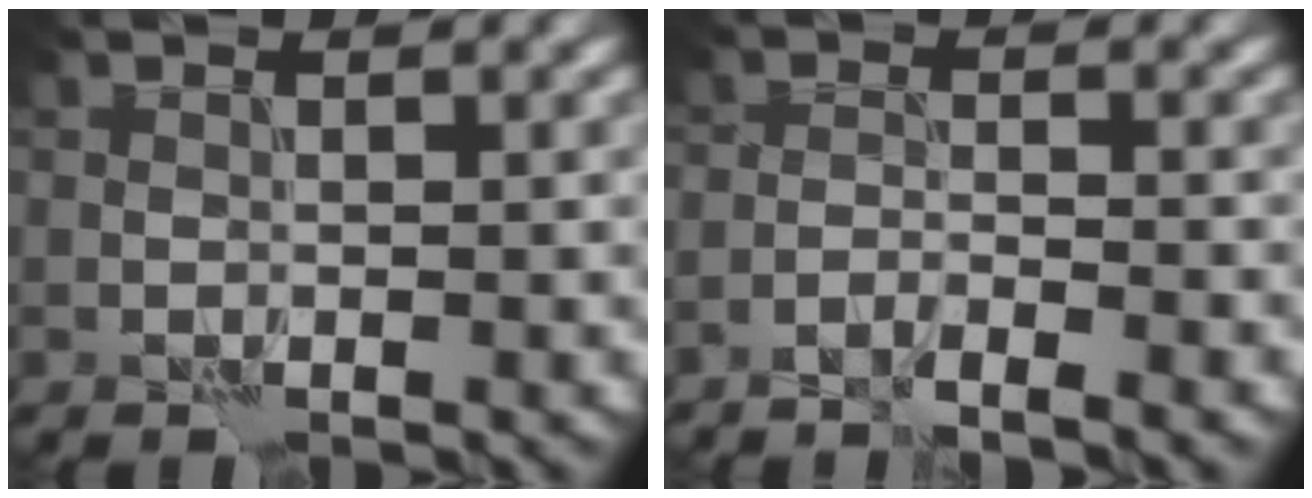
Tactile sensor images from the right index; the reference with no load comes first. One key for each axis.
{"total": 2.1, "fx": -1.9, "fy": -0.1, "fz": 0.9, "tx": -0.016, "ty": 0.003, "tz": -0.039}